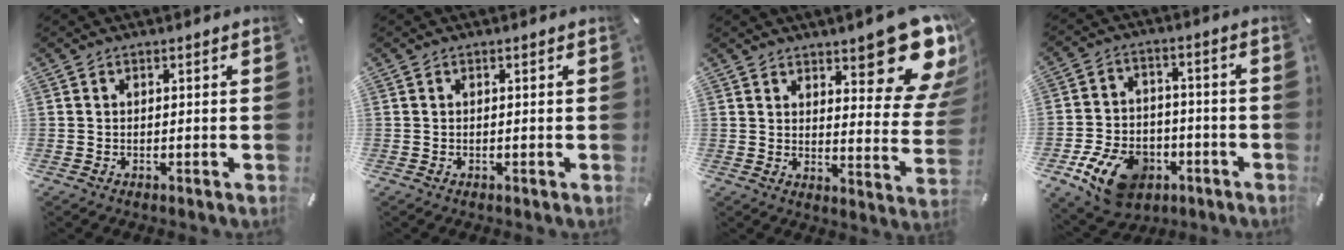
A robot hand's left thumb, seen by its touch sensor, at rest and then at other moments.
{"total": 0.0}
{"total": 17.6, "force": [11.2, 6.6, 11.9], "torque": [-0.128, -0.099, 0.184]}
{"total": 13.8, "force": [-7.0, 9.3, 7.4], "torque": [-0.127, 0.046, -0.118]}